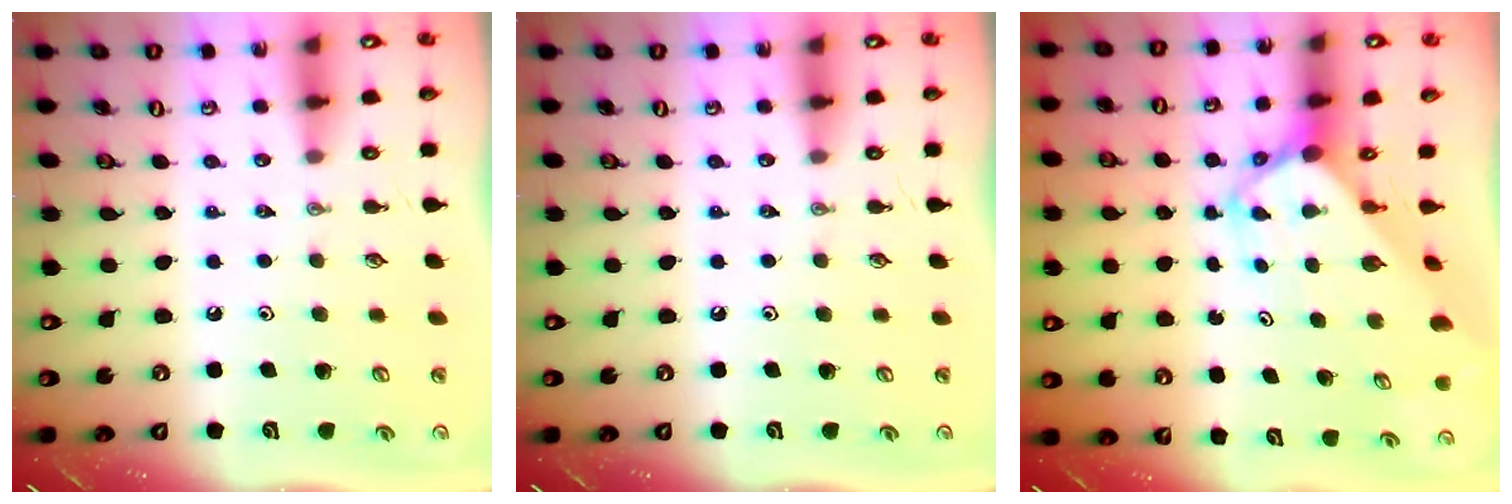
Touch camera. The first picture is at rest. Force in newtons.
{"total": 0.0}
{"total": 3.0, "press": 2.9, "slide": 0.4}